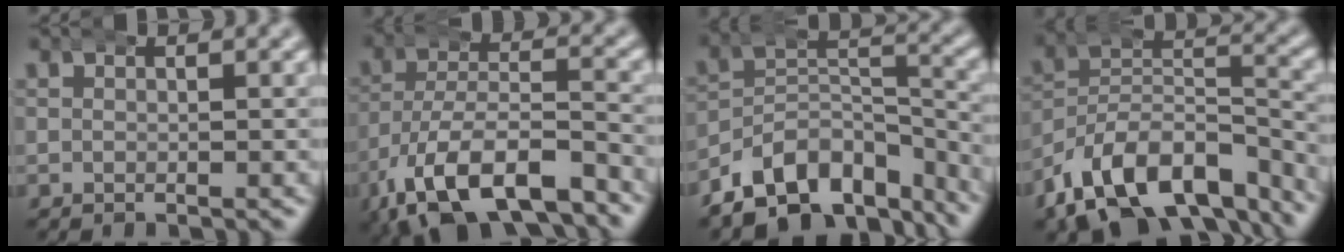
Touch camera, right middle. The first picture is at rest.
{"total": 11.0, "force": [-7.3, 5.2, 6.4], "torque": [-0.125, -0.033, -0.101]}
{"total": 12.6, "force": [-8.5, 7.1, 6.0], "torque": [-0.080, -0.030, -0.129]}
{"total": 14.7, "force": [-9.5, 8.5, 7.4], "torque": [-0.127, -0.043, -0.142]}